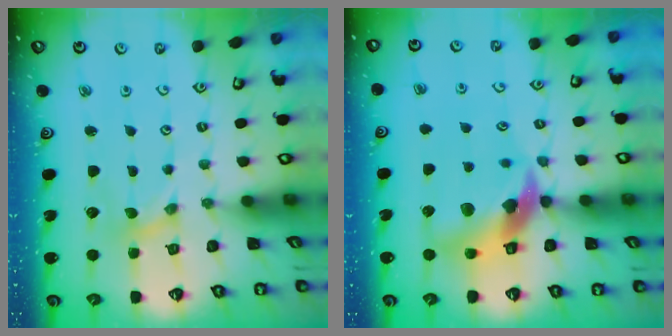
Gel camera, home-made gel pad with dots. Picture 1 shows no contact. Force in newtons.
{"total": 13.1, "press": 13.0, "slide": 1.7}